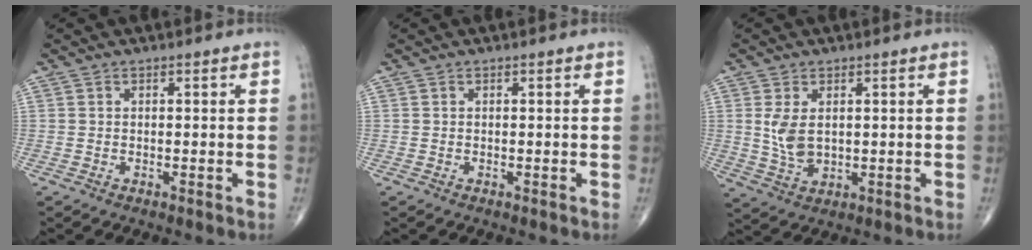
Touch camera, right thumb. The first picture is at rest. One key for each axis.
{"total": 0.0}
{"total": 5.7, "fx": 1.1, "fy": 3.4, "fz": 4.4, "tx": -0.084, "ty": -0.009, "tz": 0.030}